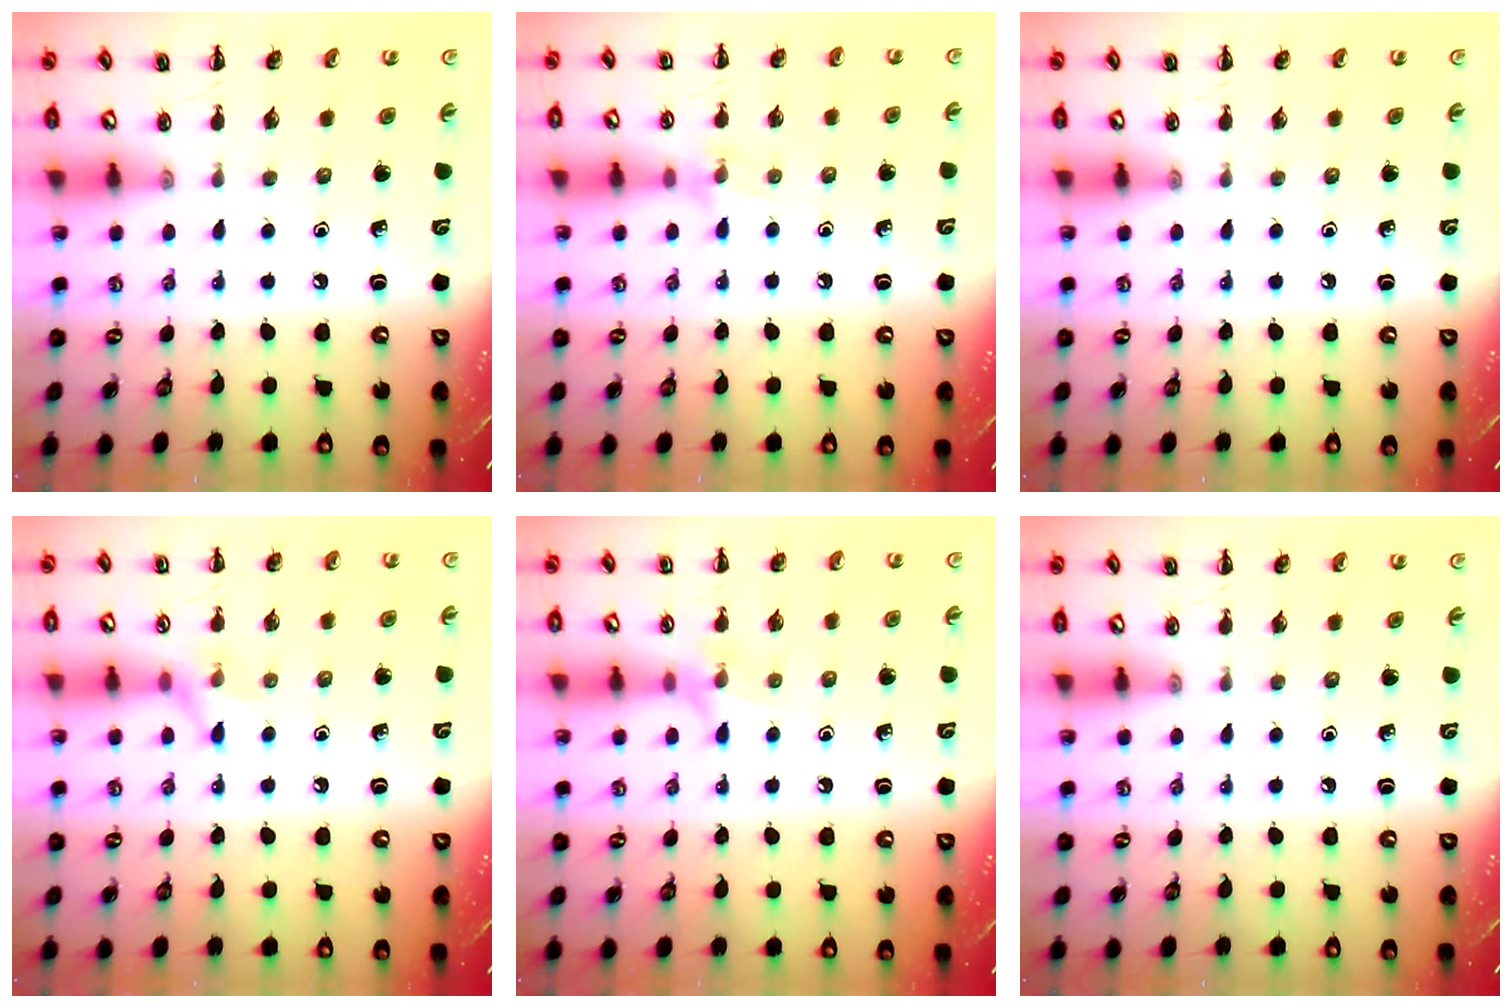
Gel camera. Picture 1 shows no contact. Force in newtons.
{"total": 6.0, "press": 5.8, "slide": 1.4}
{"total": 0.0}
{"total": 6.7, "press": 6.5, "slide": 1.7}
{"total": 7.0, "press": 6.9, "slide": 1.2}
{"total": 0.0}